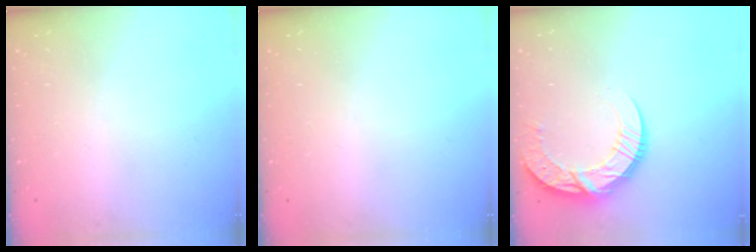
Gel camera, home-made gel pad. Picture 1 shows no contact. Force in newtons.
{"total": 0.0}
{"total": 13.9, "press": 13.8, "slide": 1.4}